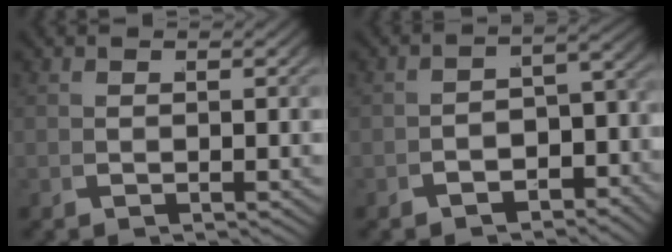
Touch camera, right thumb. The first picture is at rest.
{"total": 3.8, "force": [-2.9, 1.7, 1.7], "torque": [-0.023, -0.010, -0.039]}